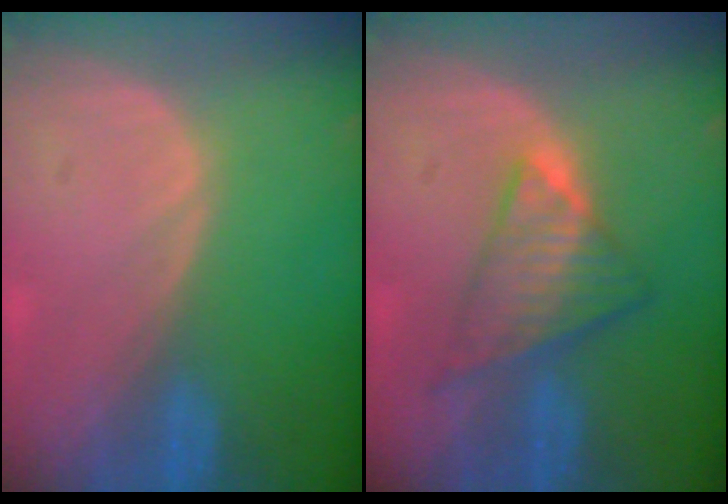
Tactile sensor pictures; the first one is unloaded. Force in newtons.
{"total": 6.7, "press": 6.4, "slide": 1.9}